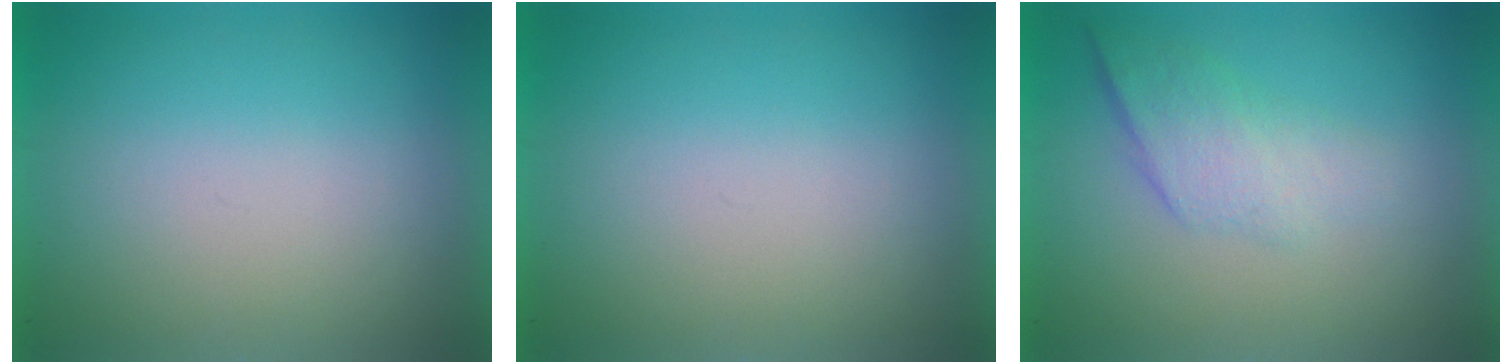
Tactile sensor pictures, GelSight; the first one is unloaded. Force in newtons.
{"total": 0.0}
{"total": 2.3}